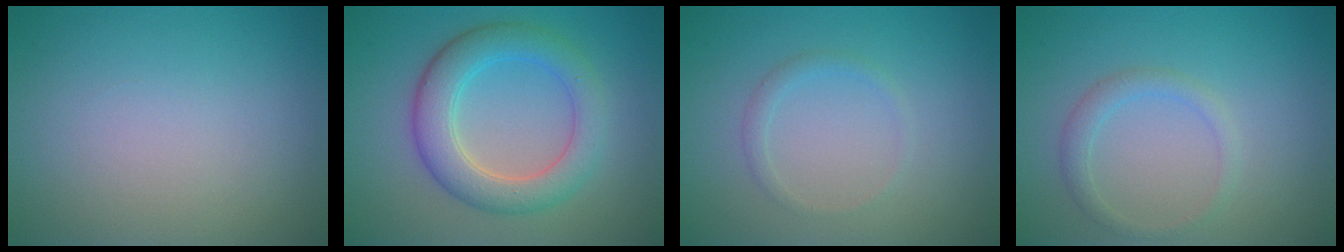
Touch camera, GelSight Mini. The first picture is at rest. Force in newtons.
{"total": 5.4, "press": 5.4, "slide": 0.1}
{"total": 1.1, "press": 1.1, "slide": 0.1}
{"total": 1.7, "press": 1.7, "slide": 0.1}